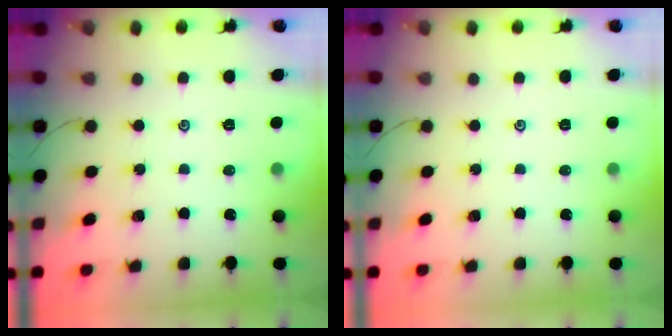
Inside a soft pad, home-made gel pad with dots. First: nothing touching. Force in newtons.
{"total": 0.0}